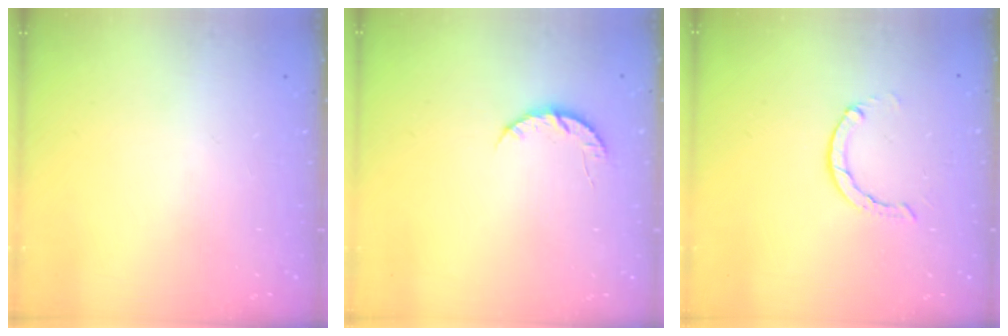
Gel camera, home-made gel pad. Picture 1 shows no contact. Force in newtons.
{"total": 5.0, "press": 4.9, "slide": 0.6}
{"total": 2.8, "press": 2.7, "slide": 0.4}